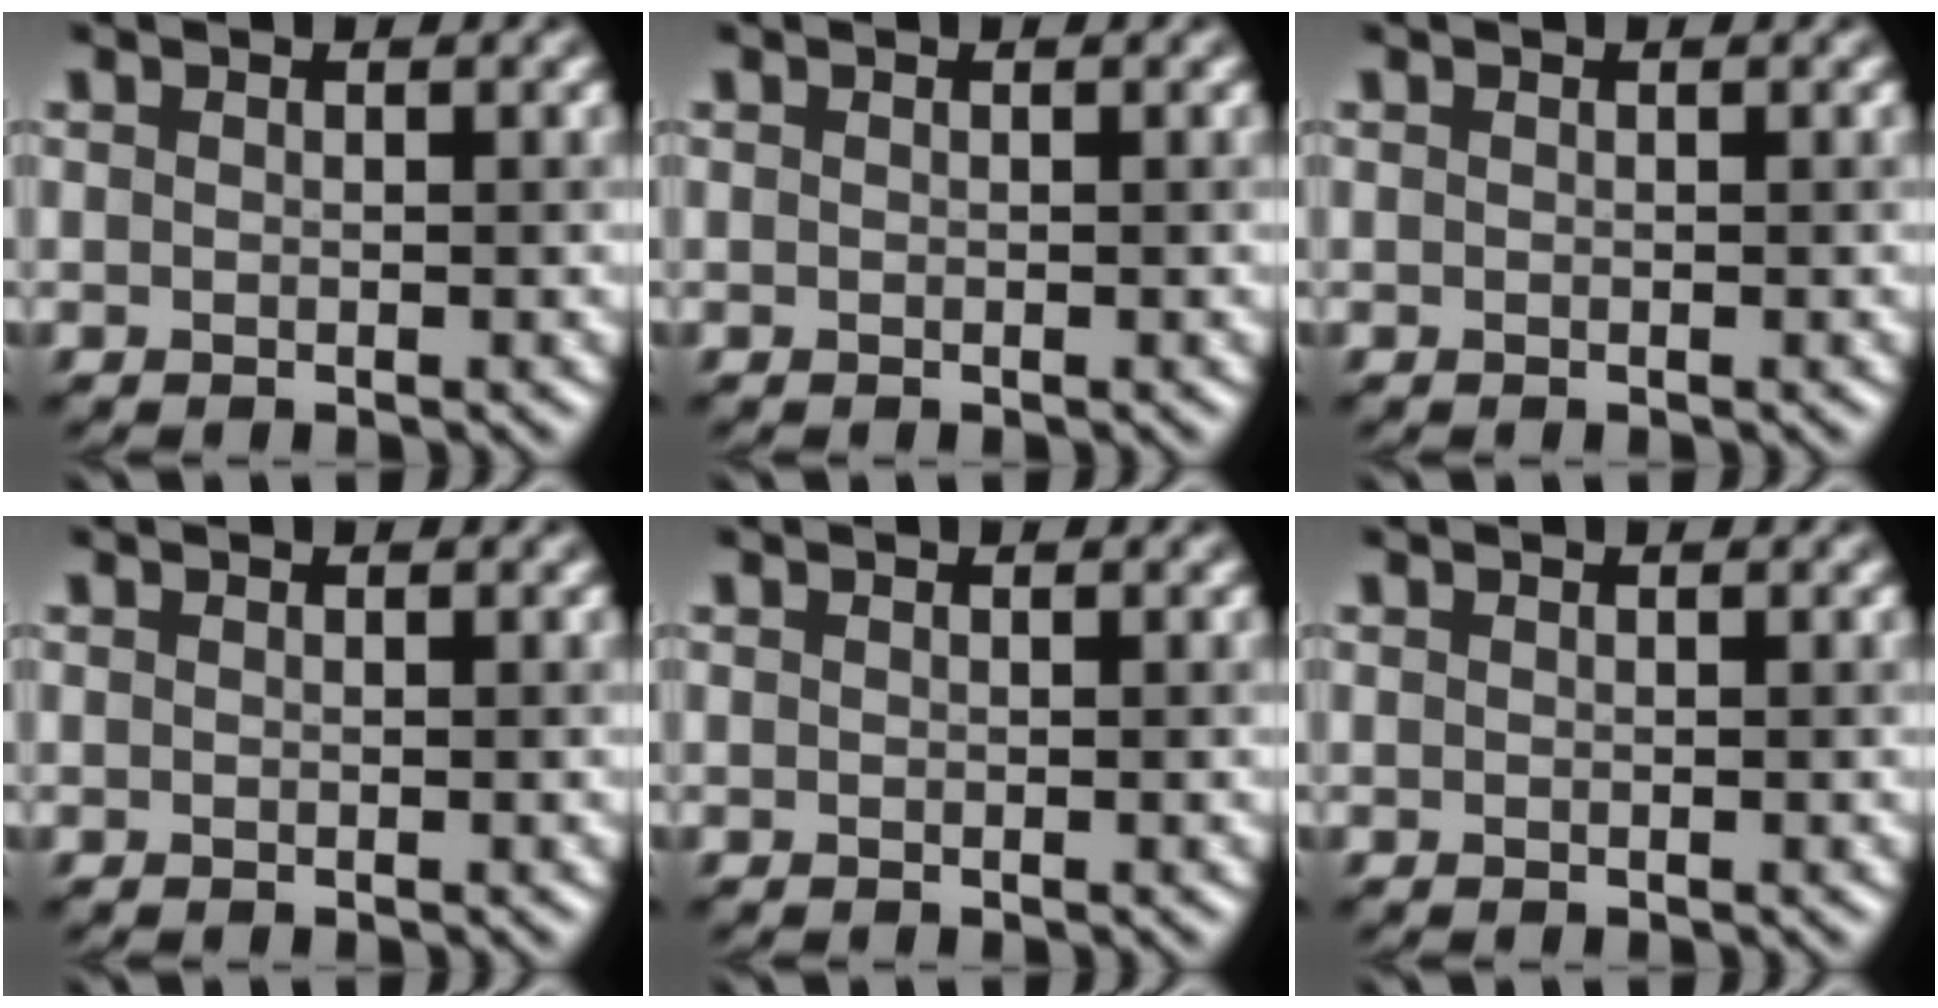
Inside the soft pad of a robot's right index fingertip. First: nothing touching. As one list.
[{"total": 0.0}, {"total": 0.0}, {"total": 0.0}, {"total": 0.0}, {"total": 0.0}]